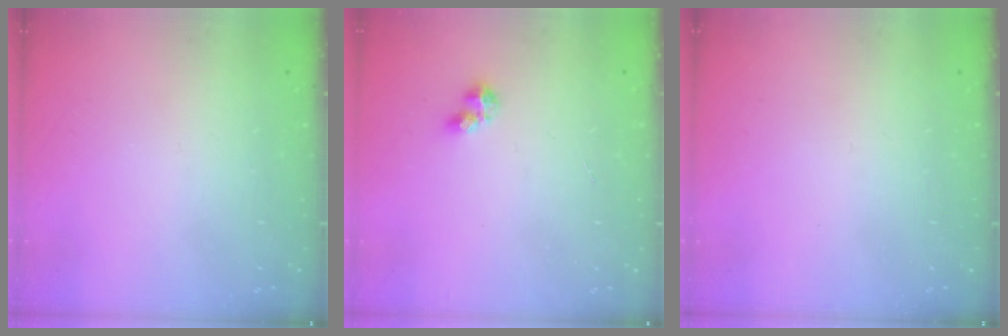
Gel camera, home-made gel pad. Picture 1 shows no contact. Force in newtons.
{"total": 3.4, "press": 3.4, "slide": 0.5}
{"total": 0.0}